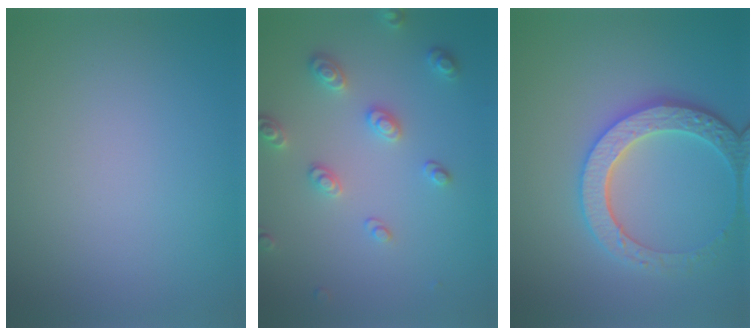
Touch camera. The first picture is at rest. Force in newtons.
{"total": 2.9, "press": 2.7, "slide": 1.0}
{"total": 4.6, "press": 4.2, "slide": 1.9}